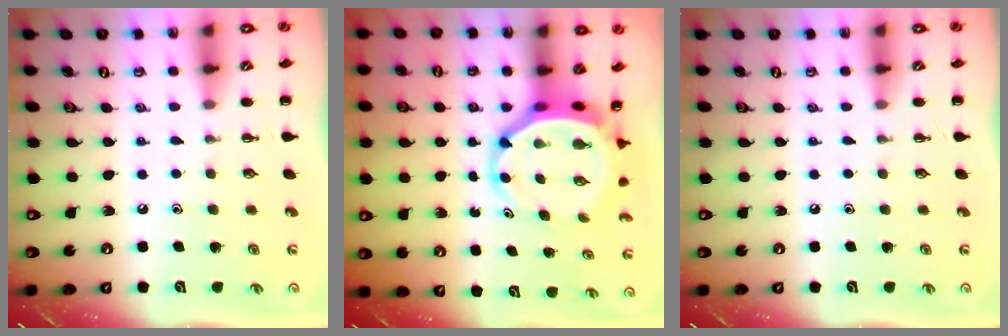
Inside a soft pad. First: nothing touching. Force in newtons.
{"total": 5.9, "press": 5.7, "slide": 1.8}
{"total": 0.0}